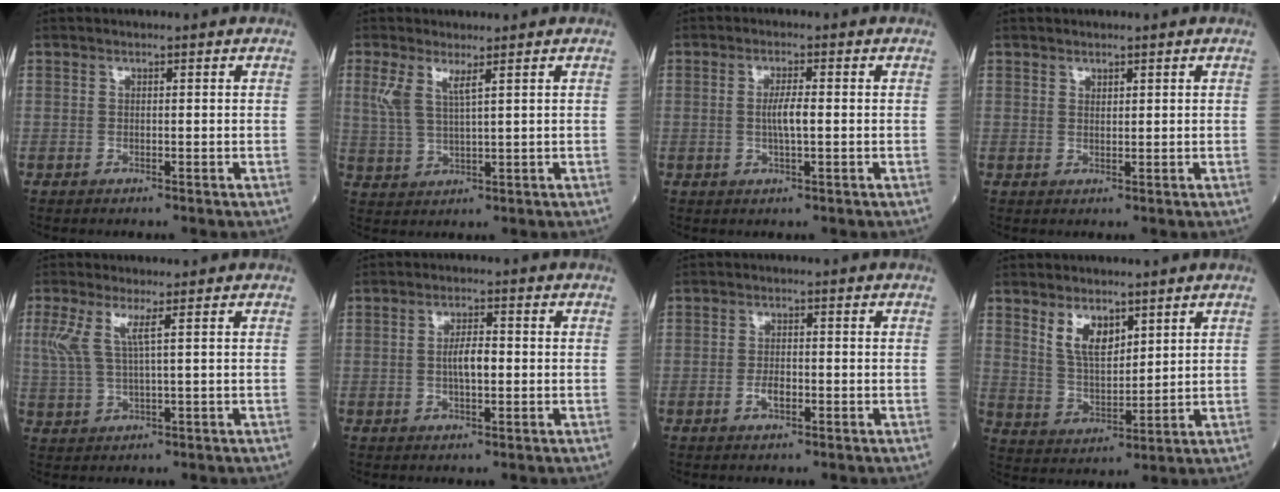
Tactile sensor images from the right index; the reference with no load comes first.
{"total": 4.5, "force": [2.3, 0.7, 3.8], "torque": [-0.093, 0.008, 0.055]}
{"total": 3.1, "force": [-0.1, 0.3, 3.1], "torque": [-0.060, -0.001, -0.003]}
{"total": 0.8, "force": [0.7, 0.3, 0.2], "torque": [0.001, -0.006, 0.011]}
{"total": 4.5, "force": [1.7, 0.2, 4.2], "torque": [-0.105, 0.012, 0.042]}
{"total": 3.6, "force": [-0.3, 1.1, 3.4], "torque": [-0.061, 0.002, -0.005]}
{"total": 2.3, "force": [-0.9, 0.9, 1.9], "torque": [-0.034, 0.003, -0.014]}
{"total": 6.3, "force": [3.7, 2.9, 4.1], "torque": [-0.081, -0.004, 0.079]}